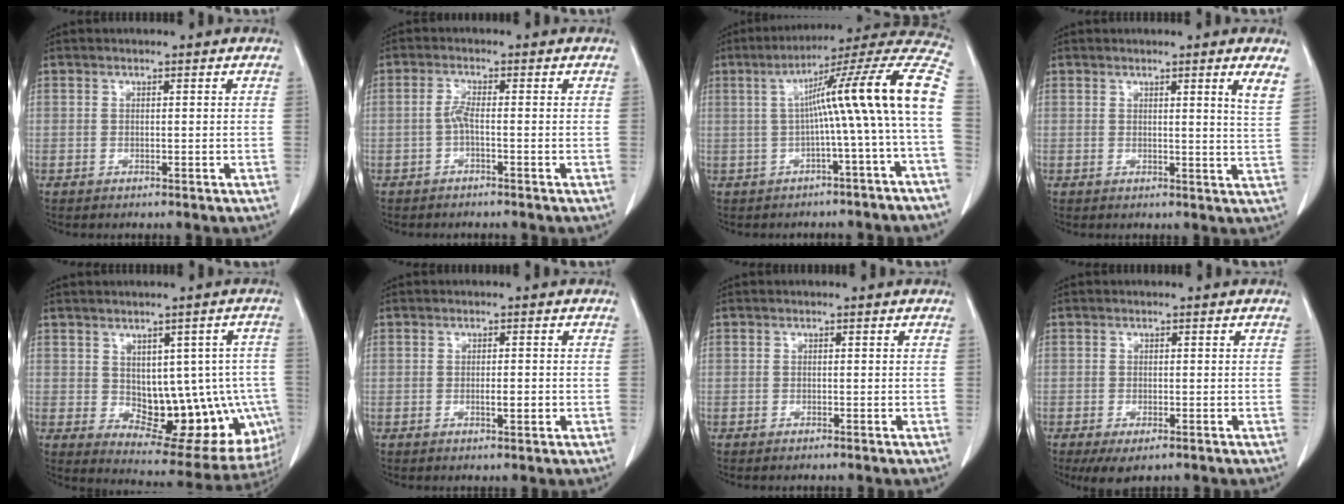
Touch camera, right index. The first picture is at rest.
{"total": 2.0, "force": [-0.7, 0.1, 1.9], "torque": [-0.037, 0.002, -0.017]}
{"total": 15.8, "force": [-0.2, -1.5, 15.7], "torque": [-0.205, 0.042, -0.013]}
{"total": 3.7, "force": [2.4, -0.9, 2.7], "torque": [-0.039, -0.021, 0.024]}
{"total": 16.5, "force": [-2.3, 8.6, 13.9], "torque": [-0.134, 0.015, -0.004]}
{"total": 2.0, "force": [-0.5, 0.4, 1.9], "torque": [-0.034, -0.001, -0.006]}
{"total": 0.5, "force": [-0.5, 0.0, 0.3], "torque": [-0.010, -0.002, -0.007]}
{"total": 3.9, "force": [-2.4, 1.3, 2.7], "torque": [-0.046, -0.009, -0.035]}